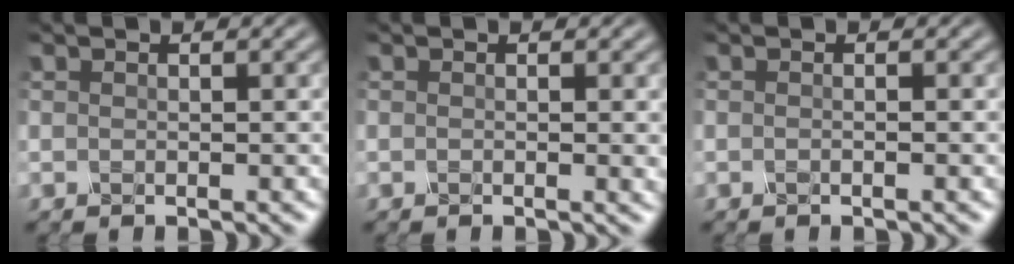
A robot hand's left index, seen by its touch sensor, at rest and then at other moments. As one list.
[{"total": 1.1, "force": [-0.1, 0.4, 1.1], "torque": [-0.009, -0.001, -0.005]}, {"total": 0.9, "force": [-0.1, 0.4, 0.8], "torque": [-0.001, -0.012, -0.013]}]